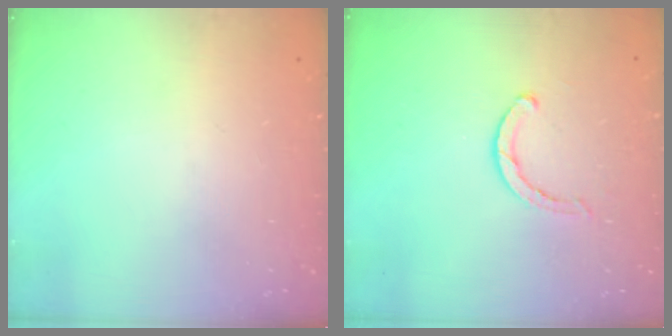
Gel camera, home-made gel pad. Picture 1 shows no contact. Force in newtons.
{"total": 2.8, "press": 2.8, "slide": 0.2}